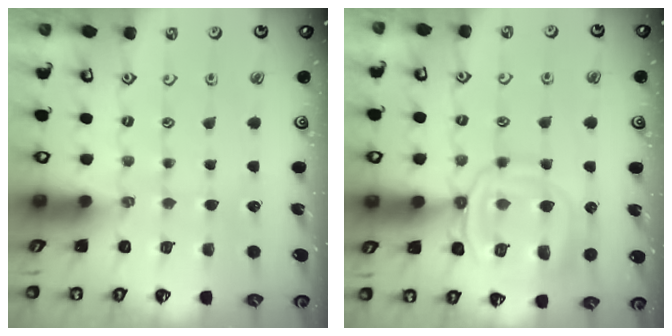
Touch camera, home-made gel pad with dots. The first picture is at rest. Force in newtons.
{"total": 12.9, "press": 12.8, "slide": 1.3}